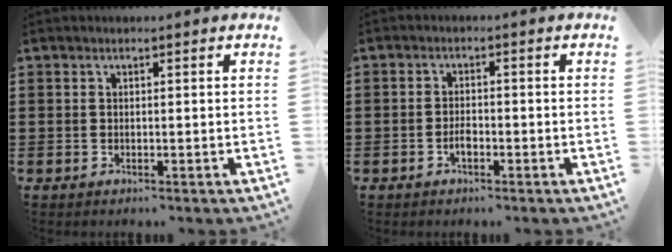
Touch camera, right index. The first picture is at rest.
{"total": 1.9, "force": [-0.9, 0.8, 1.4], "torque": [-0.031, -0.002, -0.015]}